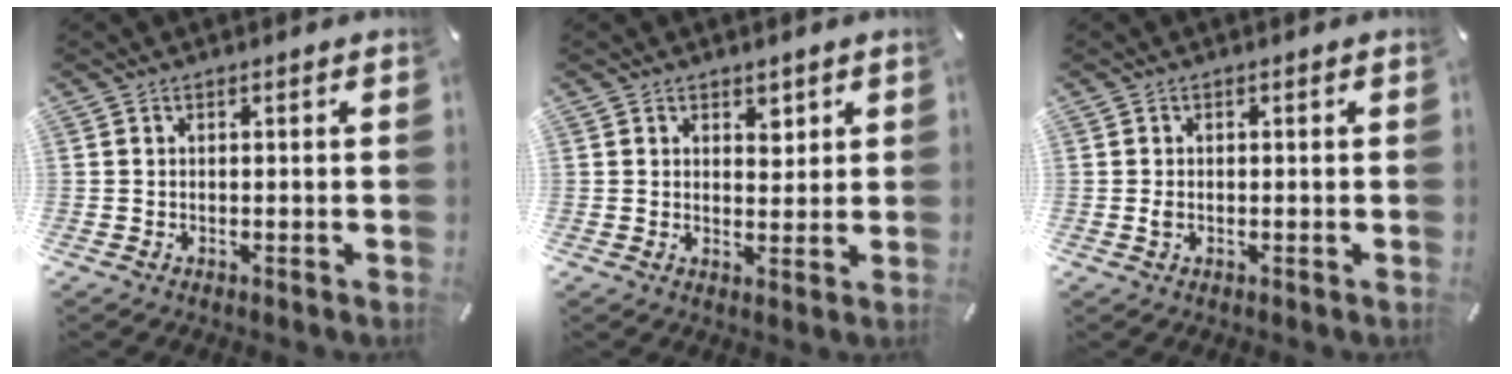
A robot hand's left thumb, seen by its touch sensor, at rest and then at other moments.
{"total": 3.2, "force": [1.7, 2.5, 1.1], "torque": [0.005, -0.008, 0.023]}
{"total": 1.4, "force": [-0.1, 1.0, 0.9], "torque": [-0.019, 0.004, -0.004]}